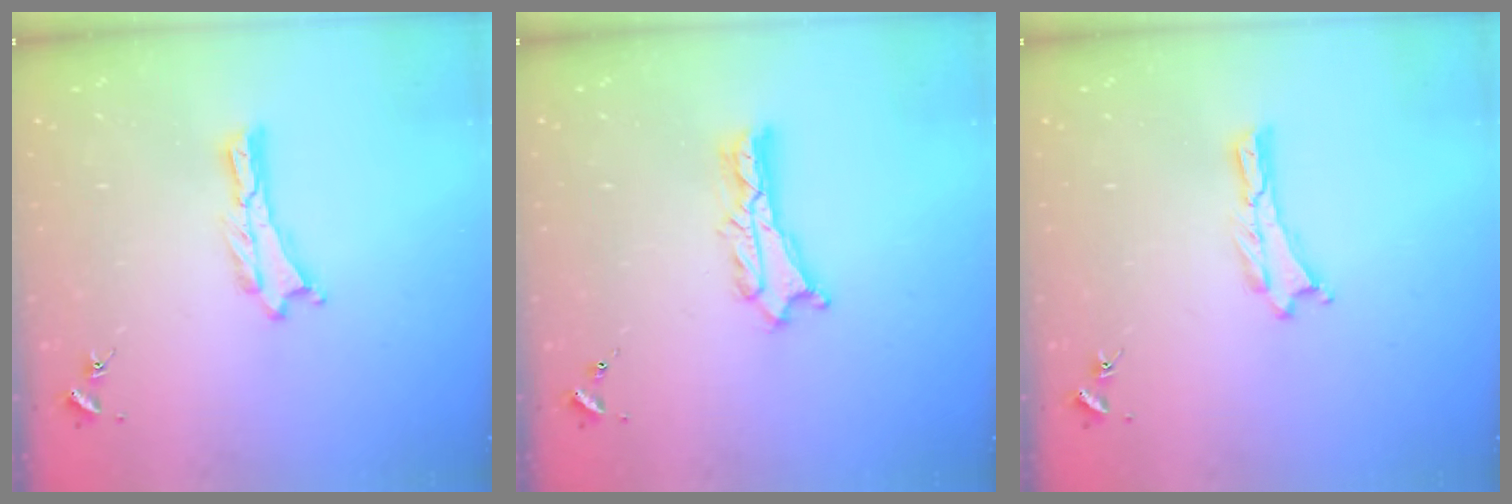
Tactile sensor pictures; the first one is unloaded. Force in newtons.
{"total": 2.7, "press": 2.6, "slide": 0.3}
{"total": 0.0}